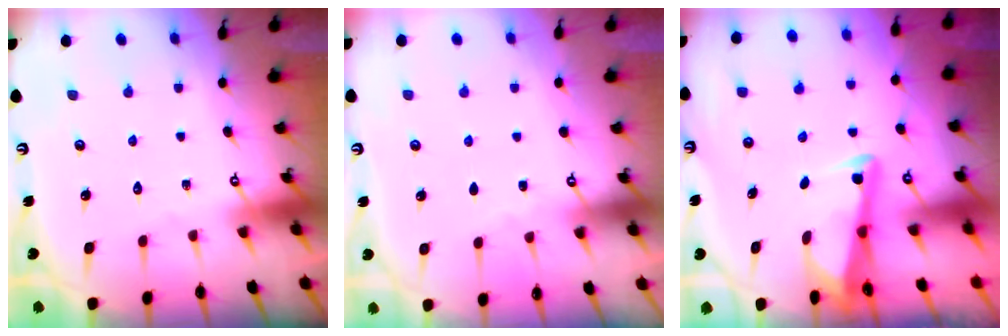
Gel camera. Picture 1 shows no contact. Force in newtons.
{"total": 2.4, "press": 2.4, "slide": 0.5}
{"total": 3.0, "press": 3.0, "slide": 0.3}